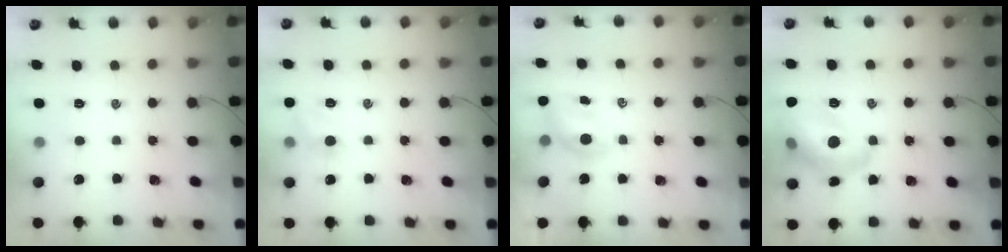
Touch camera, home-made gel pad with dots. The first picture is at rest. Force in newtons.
{"total": 6.1, "press": 5.9, "slide": 1.3}
{"total": 4.6, "press": 4.5, "slide": 0.9}
{"total": 16.7, "press": 16.6, "slide": 2.0}